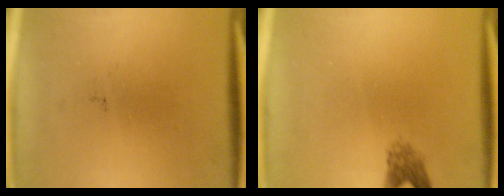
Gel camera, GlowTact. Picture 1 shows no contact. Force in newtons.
{"total": 2.1}